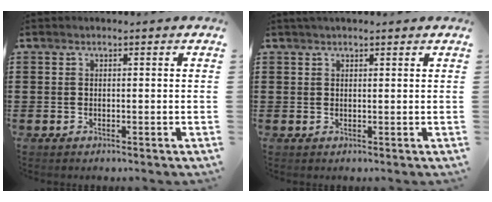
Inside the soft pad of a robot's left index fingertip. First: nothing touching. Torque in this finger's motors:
{"motor_torque": [-0.73, -0.38, -0.29, -0.09]}